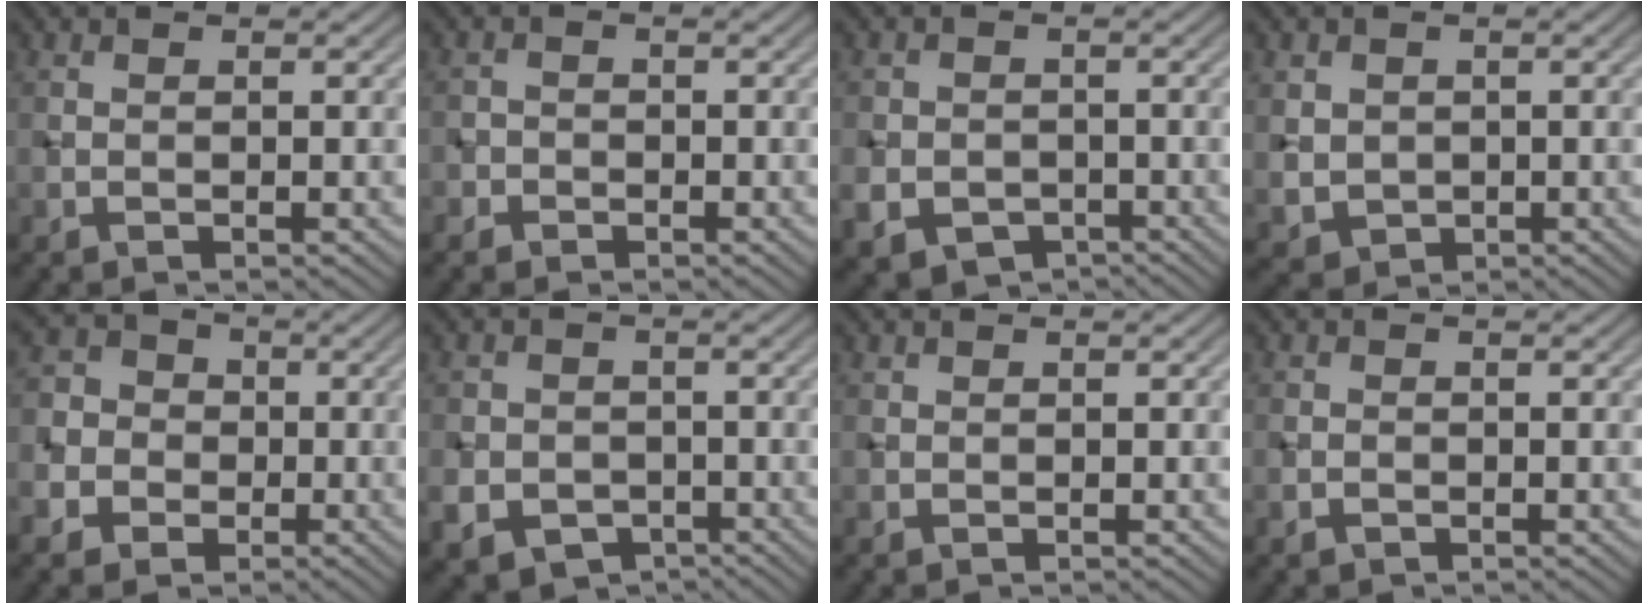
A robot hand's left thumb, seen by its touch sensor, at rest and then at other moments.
{"total": 1.9, "force": [-1.2, 1.5, -0.1], "torque": [0.018, 0.000, -0.030]}
{"total": 5.3, "force": [-2.3, 4.4, 1.8], "torque": [-0.039, -0.018, -0.045]}
{"total": 3.3, "force": [0.1, 3.1, 1.1], "torque": [-0.039, -0.011, 0.006]}
{"total": 7.2, "force": [-2.6, 6.3, 2.2], "torque": [-0.066, -0.009, -0.073]}
{"total": 6.1, "force": [-2.6, 5.1, 1.9], "torque": [-0.044, -0.017, -0.055]}
{"total": 0.0}
{"total": 1.1, "force": [-0.7, 0.8, 0.3], "torque": [-0.005, -0.003, -0.016]}